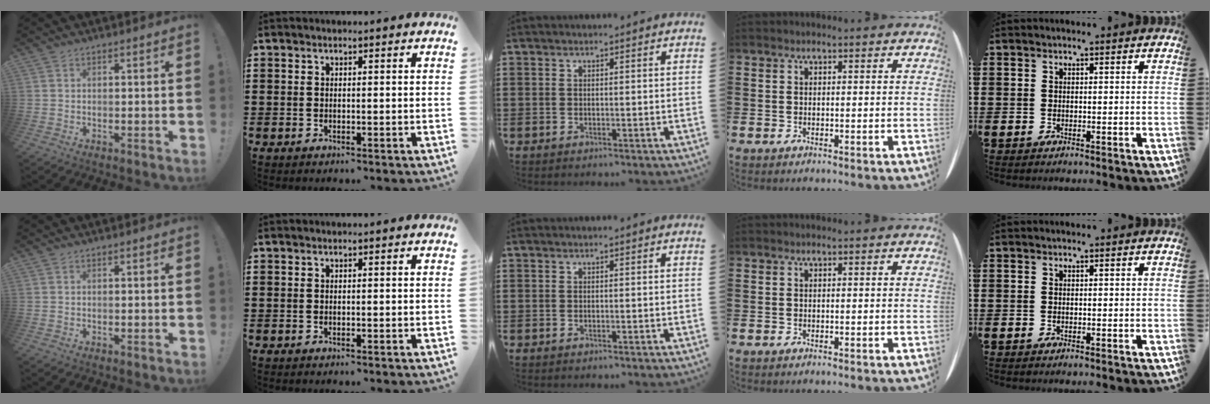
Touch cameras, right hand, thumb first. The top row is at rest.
{}